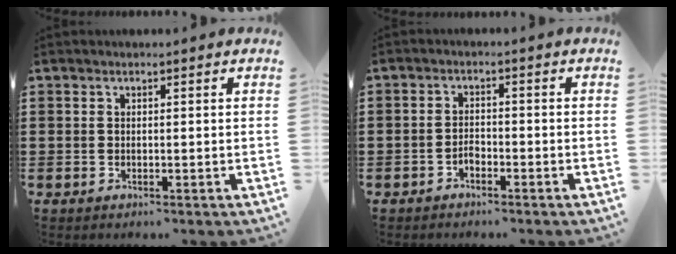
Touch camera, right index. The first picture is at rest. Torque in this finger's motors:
{"motor_torque": [0.73, 0.71, -0.01, -0.13]}